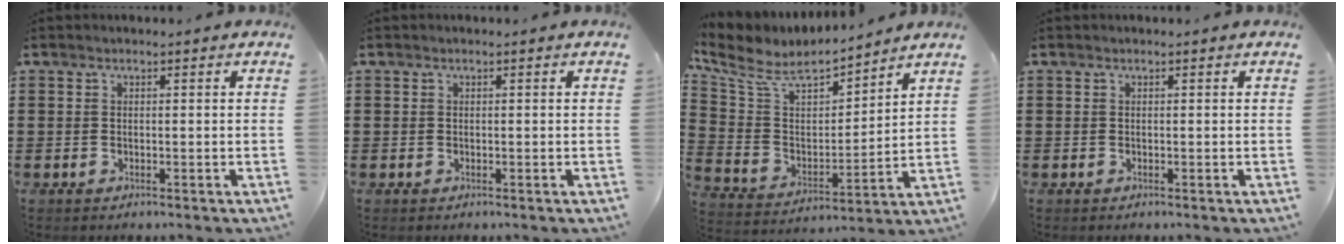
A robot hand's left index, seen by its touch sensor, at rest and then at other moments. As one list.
[{"total": 0.0}, {"total": 7.6, "force": [6.3, 2.8, 3.2], "torque": [-0.096, -0.037, 0.107]}, {"total": 0.0}]